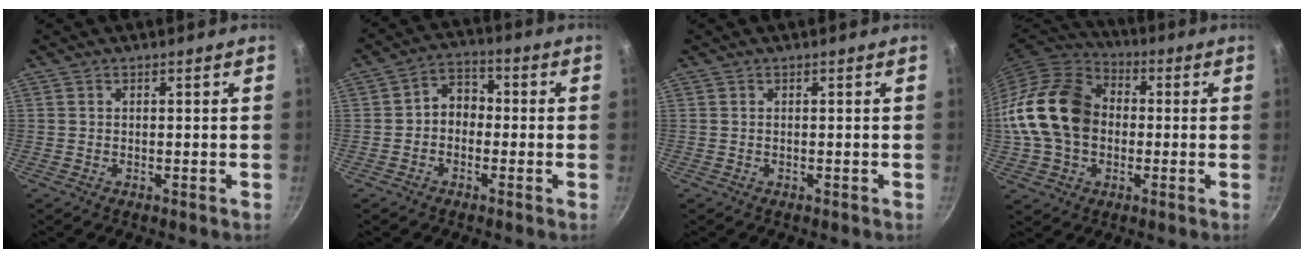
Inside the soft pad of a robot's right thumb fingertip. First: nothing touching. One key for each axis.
{"total": 5.8, "fx": -0.8, "fy": 4.6, "fz": 3.4, "tx": -0.022, "ty": 0.024, "tz": -0.028}
{"total": 0.0}
{"total": 19.3, "fx": -0.2, "fy": 14.6, "fz": 12.6, "tx": -0.217, "ty": 0.035, "tz": -0.013}